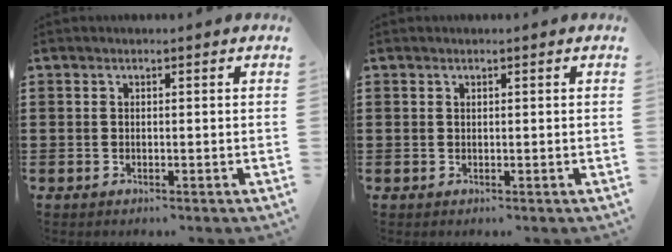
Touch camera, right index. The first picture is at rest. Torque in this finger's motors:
{"motor_torque": [0.00, 0.00, 0.00, 0.02]}